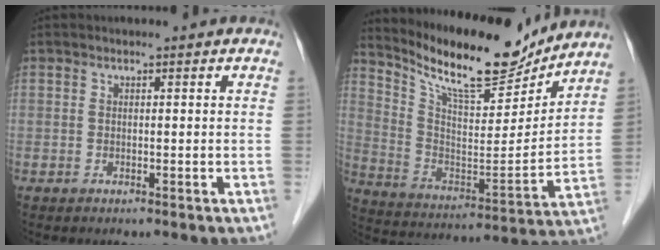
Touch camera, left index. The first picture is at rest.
{"total": 16.4, "force": [14.6, 3.2, 6.6], "torque": [-0.130, -0.017, 0.246]}